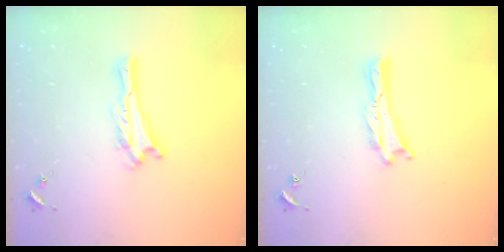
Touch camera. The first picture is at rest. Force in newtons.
{"total": 0.0}